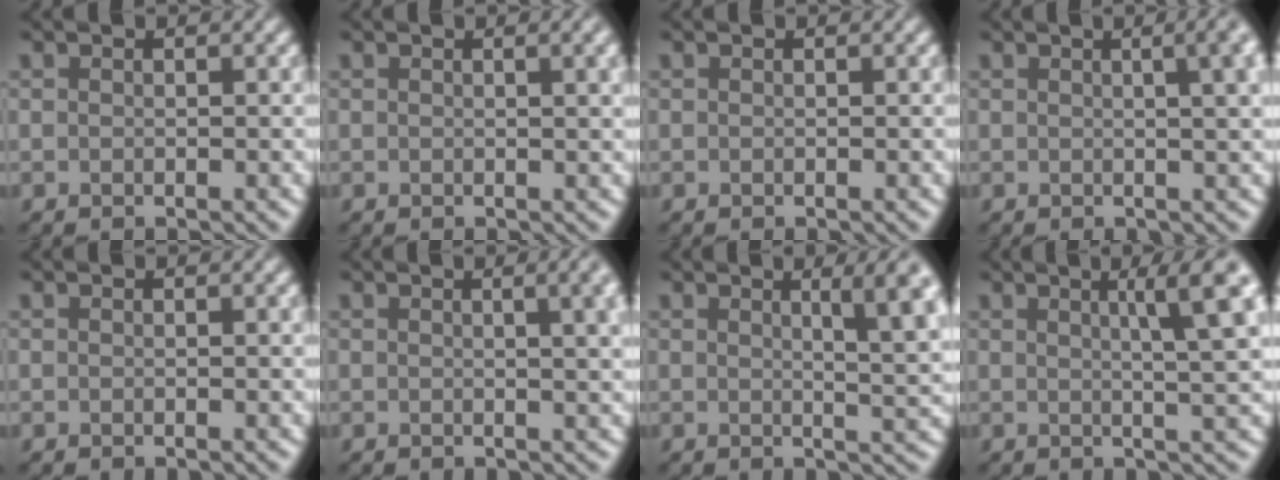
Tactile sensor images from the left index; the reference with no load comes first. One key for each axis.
{"total": 2.6, "fx": 0.9, "fy": 0.9, "fz": 2.3, "tx": -0.018, "ty": 0.007, "tz": 0.009}
{"total": 0.0}
{"total": 8.4, "fx": 2.6, "fy": 4.2, "fz": 6.8, "tx": -0.010, "ty": 0.054, "tz": -0.006}
{"total": 0.0}
{"total": 6.2, "fx": 1.9, "fy": 2.8, "fz": 5.2, "tx": -0.023, "ty": 0.030, "tz": 0.003}
{"total": 5.6, "fx": 2.0, "fy": 1.5, "fz": 5.1, "tx": -0.049, "ty": 0.006, "tz": 0.027}
{"total": 6.9, "fx": 2.3, "fy": 1.3, "fz": 6.4, "tx": -0.065, "ty": 0.014, "tz": 0.033}